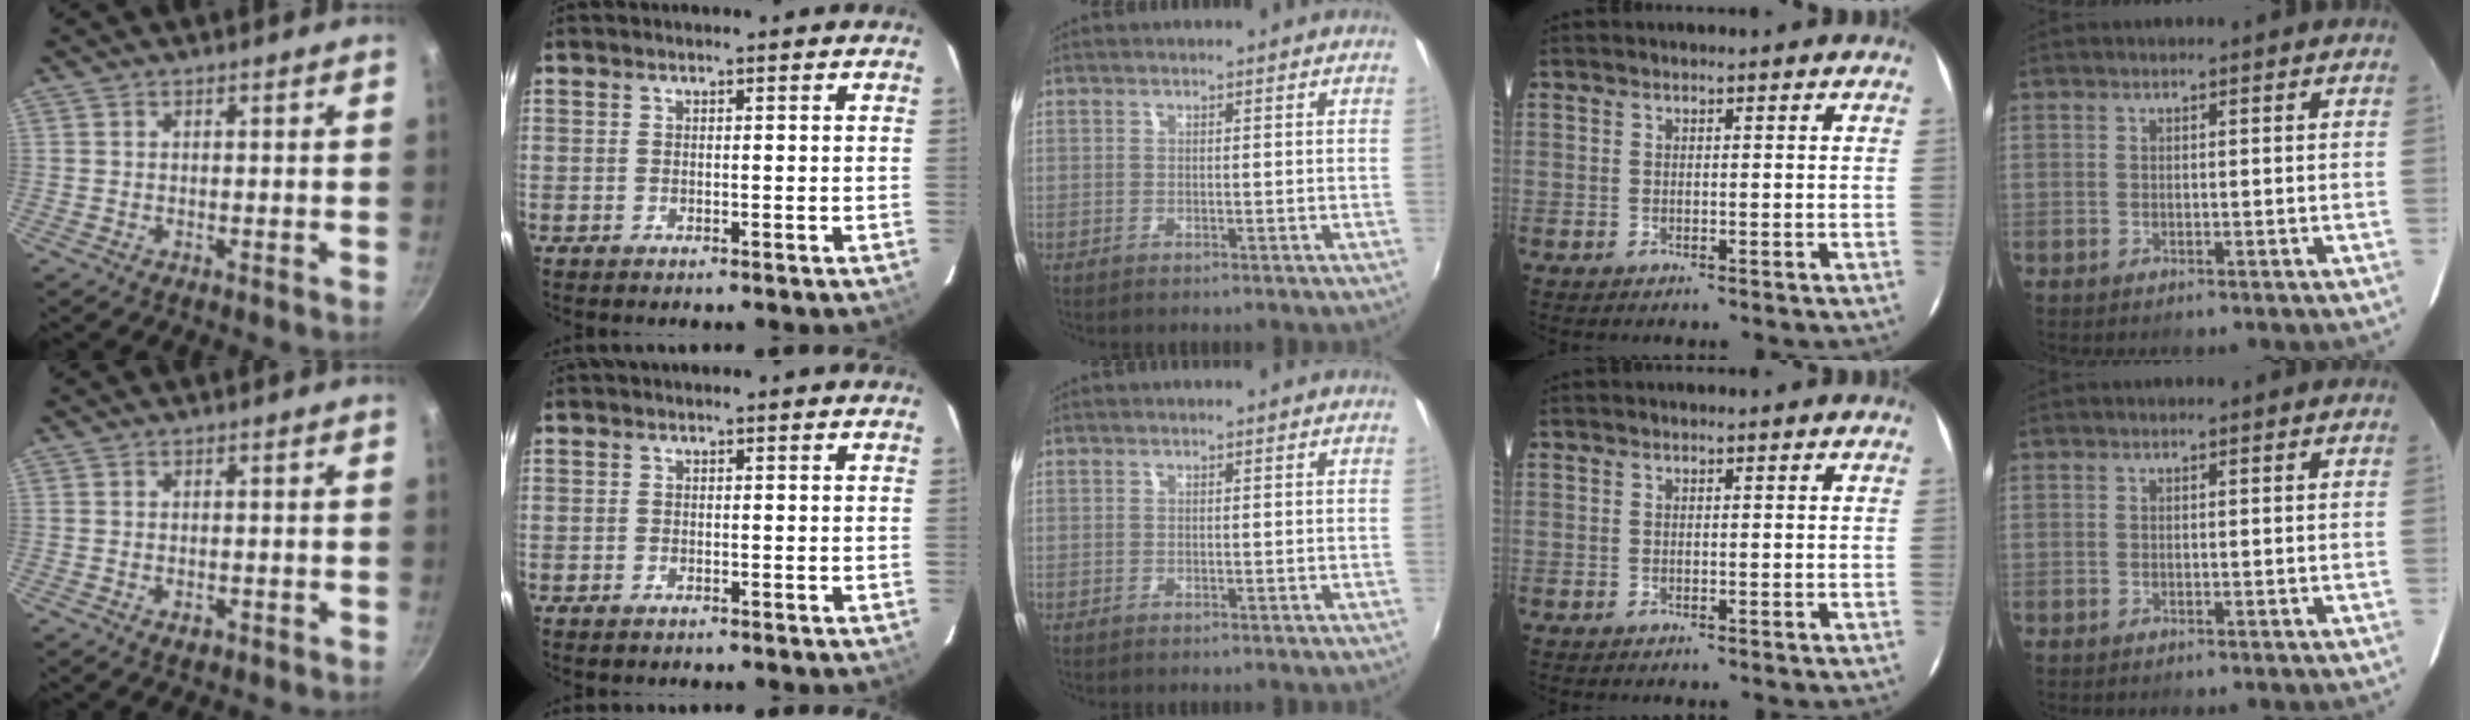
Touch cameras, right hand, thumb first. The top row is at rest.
{"thumb": {"total": 1.9, "force": [-0.8, 1.2, 1.2], "torque": [-0.017, 0.001, -0.010]}, "index": {"total": 0.8, "force": [-0.7, 0.5, 0.2], "torque": [-0.005, 0.000, -0.012]}}